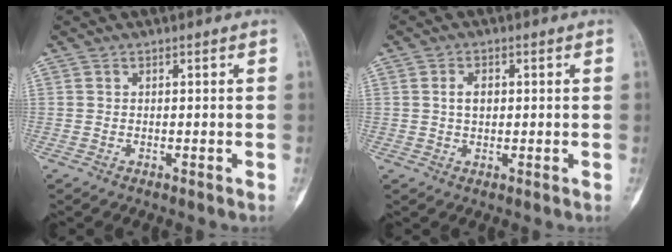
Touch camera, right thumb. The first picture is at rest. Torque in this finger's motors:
{"motor_torque": [0.26, 0.07, 0.14, -0.20, 0.09]}